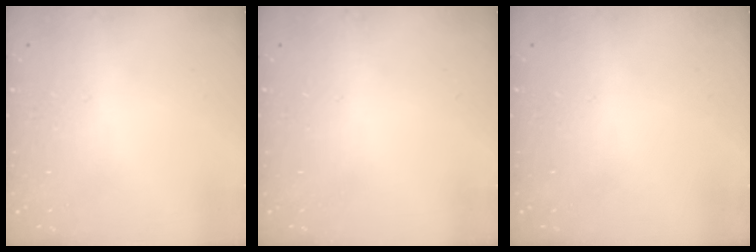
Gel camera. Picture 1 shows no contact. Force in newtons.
{"total": 0.0}
{"total": 0.0}